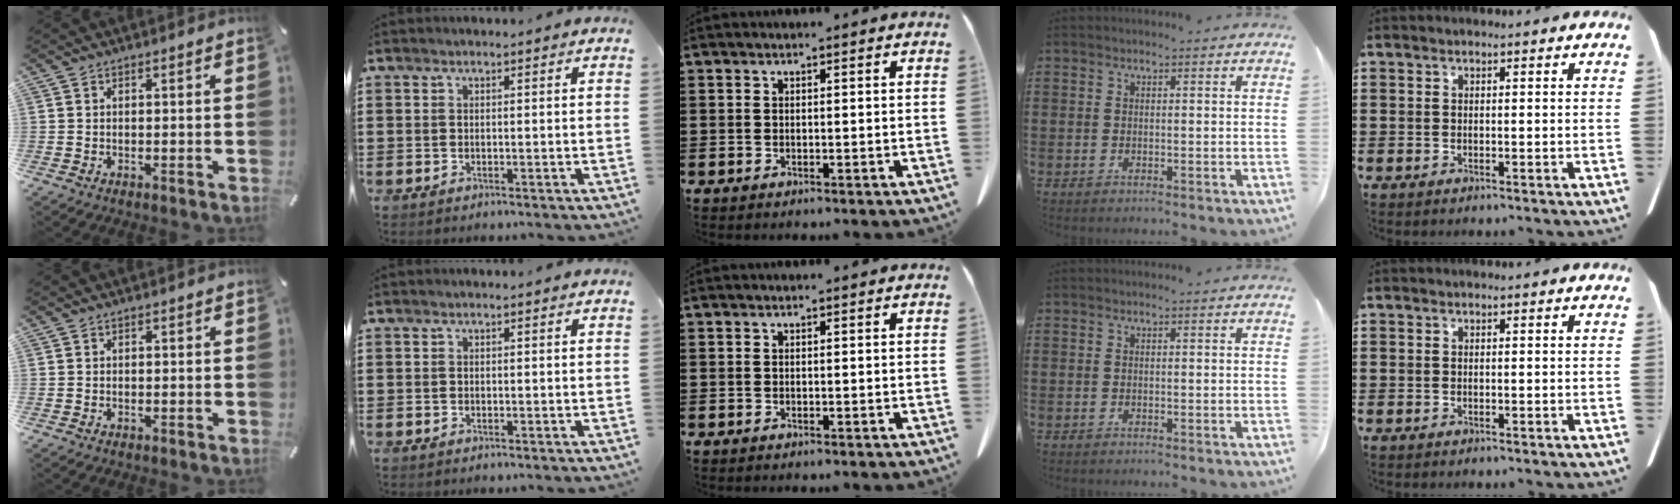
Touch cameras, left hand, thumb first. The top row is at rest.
{}